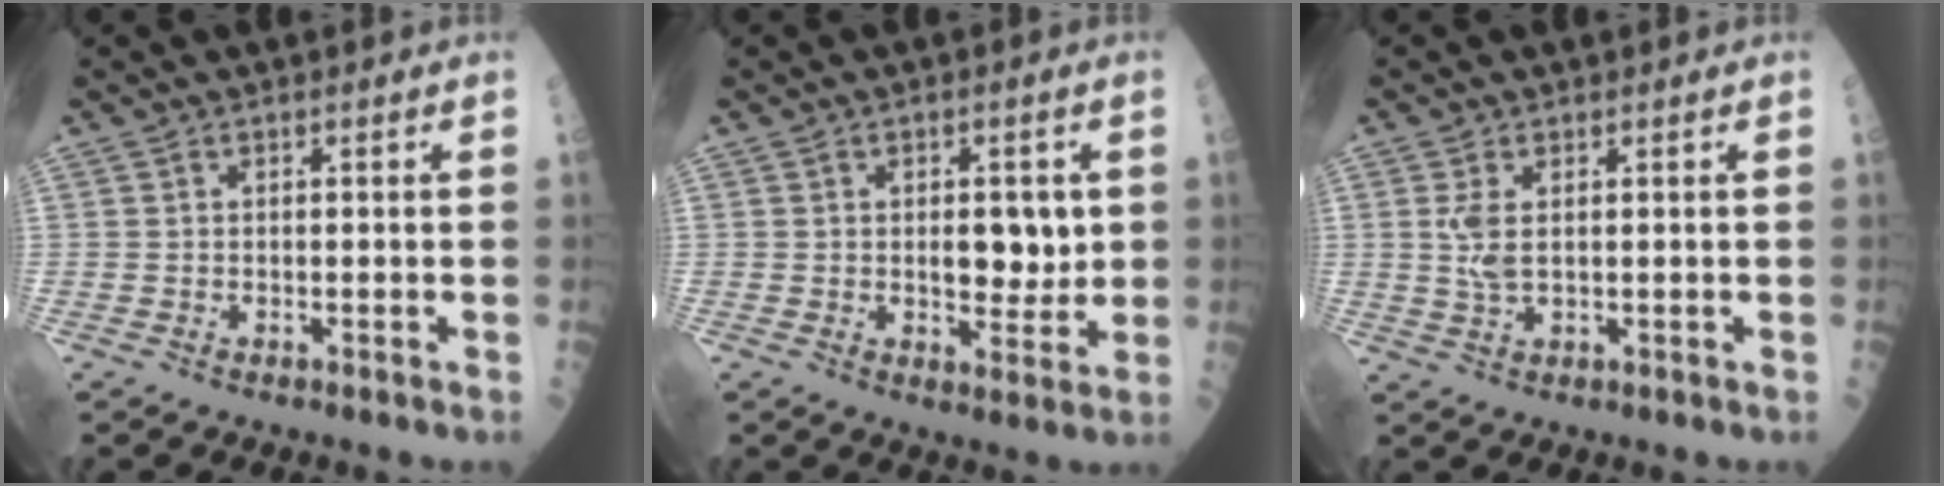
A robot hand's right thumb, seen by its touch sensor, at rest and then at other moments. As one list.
[{"total": 6.9, "force": [0.8, 3.5, 5.9], "torque": [-0.060, -0.009, 0.016]}, {"total": 3.6, "force": [0.7, 1.6, 3.1], "torque": [-0.071, -0.006, 0.021]}]